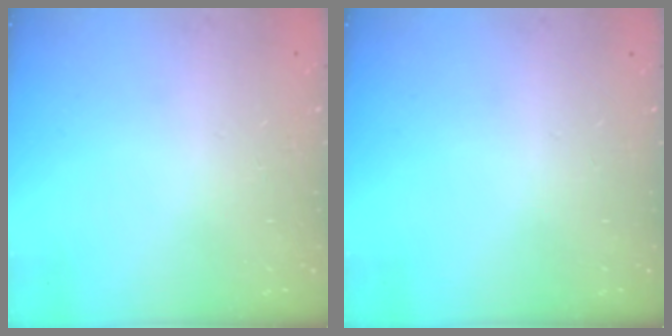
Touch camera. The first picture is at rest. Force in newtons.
{"total": 0.0}